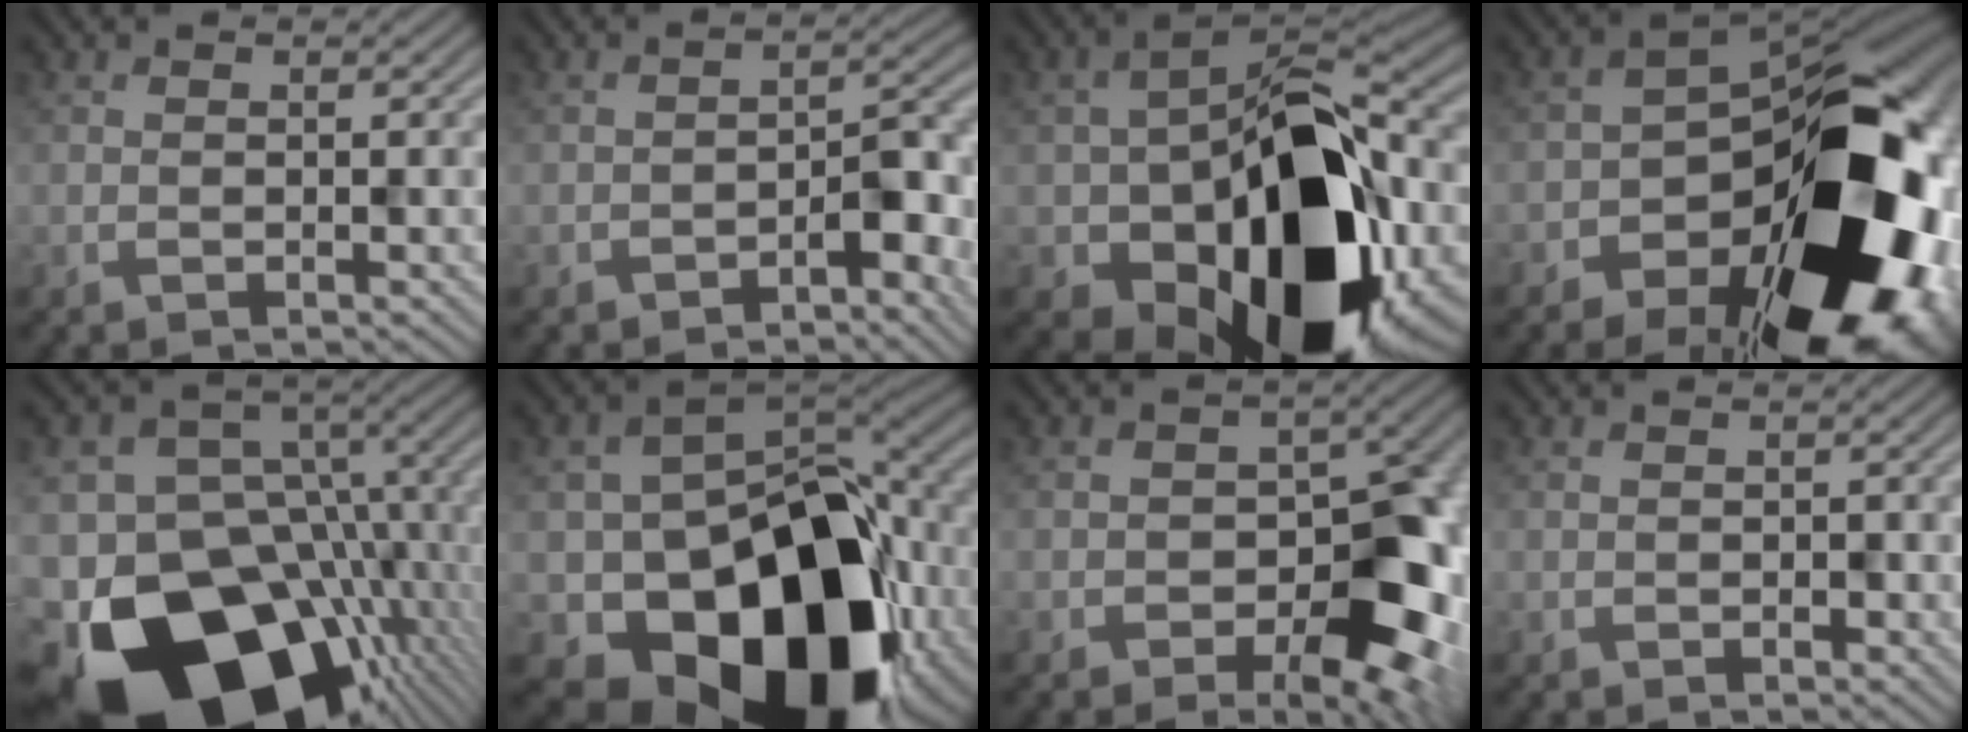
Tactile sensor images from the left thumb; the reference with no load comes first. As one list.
[{"total": 3.9, "force": [-2.2, 1.6, 2.7], "torque": [-0.035, 0.013, -0.037]}, {"total": 19.6, "force": [-5.8, 11.9, 14.5], "torque": [-0.231, -0.039, -0.087]}, {"total": 21.0, "force": [-8.0, 12.2, 15.1], "torque": [-0.197, -0.024, -0.113]}, {"total": 21.3, "force": [-10.5, 13.6, 12.6], "torque": [-0.231, -0.026, -0.149]}, {"total": 19.6, "force": [-7.4, 13.2, 12.5], "torque": [-0.172, -0.041, -0.110]}, {"total": 11.1, "force": [-3.6, 7.1, 7.8], "torque": [-0.078, -0.019, -0.052]}, {"total": 1.1, "force": [-0.2, 0.8, 0.6], "torque": [-0.008, -0.007, -0.001]}]